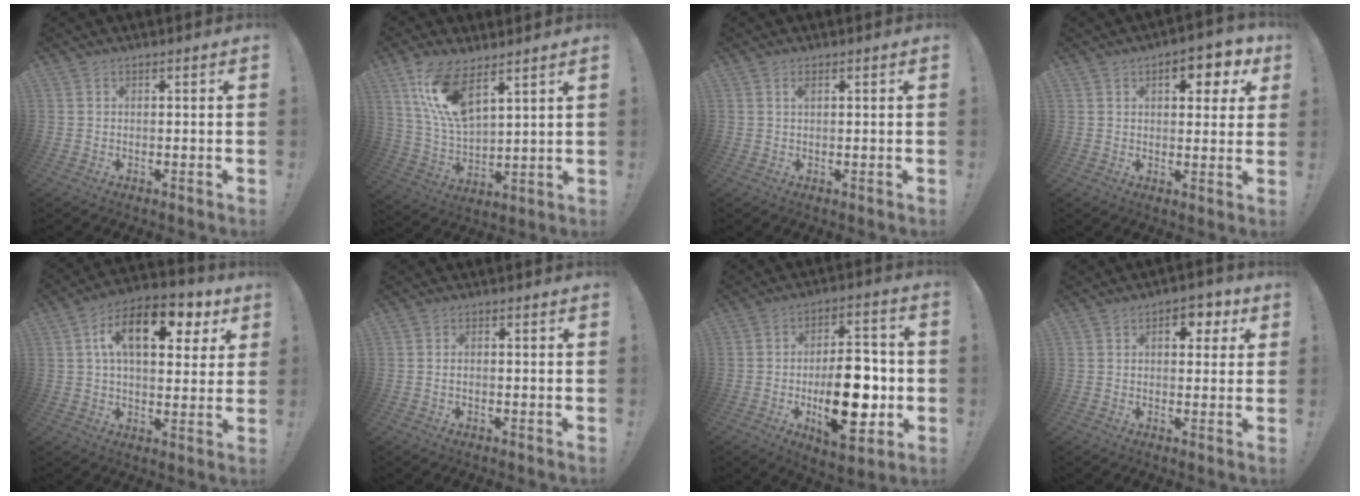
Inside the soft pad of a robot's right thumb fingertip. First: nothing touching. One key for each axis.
{"total": 14.1, "fx": 8.6, "fy": 5.6, "fz": 9.7, "tx": -0.205, "ty": -0.038, "tz": 0.157}
{"total": 1.1, "fx": 0.4, "fy": 0.4, "fz": 0.9, "tx": -0.017, "ty": 0.002, "tz": 0.006}
{"total": 8.2, "fx": 3.5, "fy": 4.2, "fz": 6.1, "tx": -0.061, "ty": -0.011, "tz": 0.053}
{"total": 16.4, "fx": 5.8, "fy": 8.6, "fz": 12.7, "tx": -0.190, "ty": -0.008, "tz": 0.095}
{"total": 1.0, "fx": -0.1, "fy": 0.6, "fz": 0.7, "tx": -0.014, "ty": 0.004, "tz": -0.002}
{"total": 20.2, "fx": -3.3, "fy": 10.1, "fz": 17.2, "tx": -0.267, "ty": 0.012, "tz": -0.044}
{"total": 6.1, "fx": 2.0, "fy": 4.4, "fz": 3.8, "tx": -0.025, "ty": -0.005, "tz": 0.026}